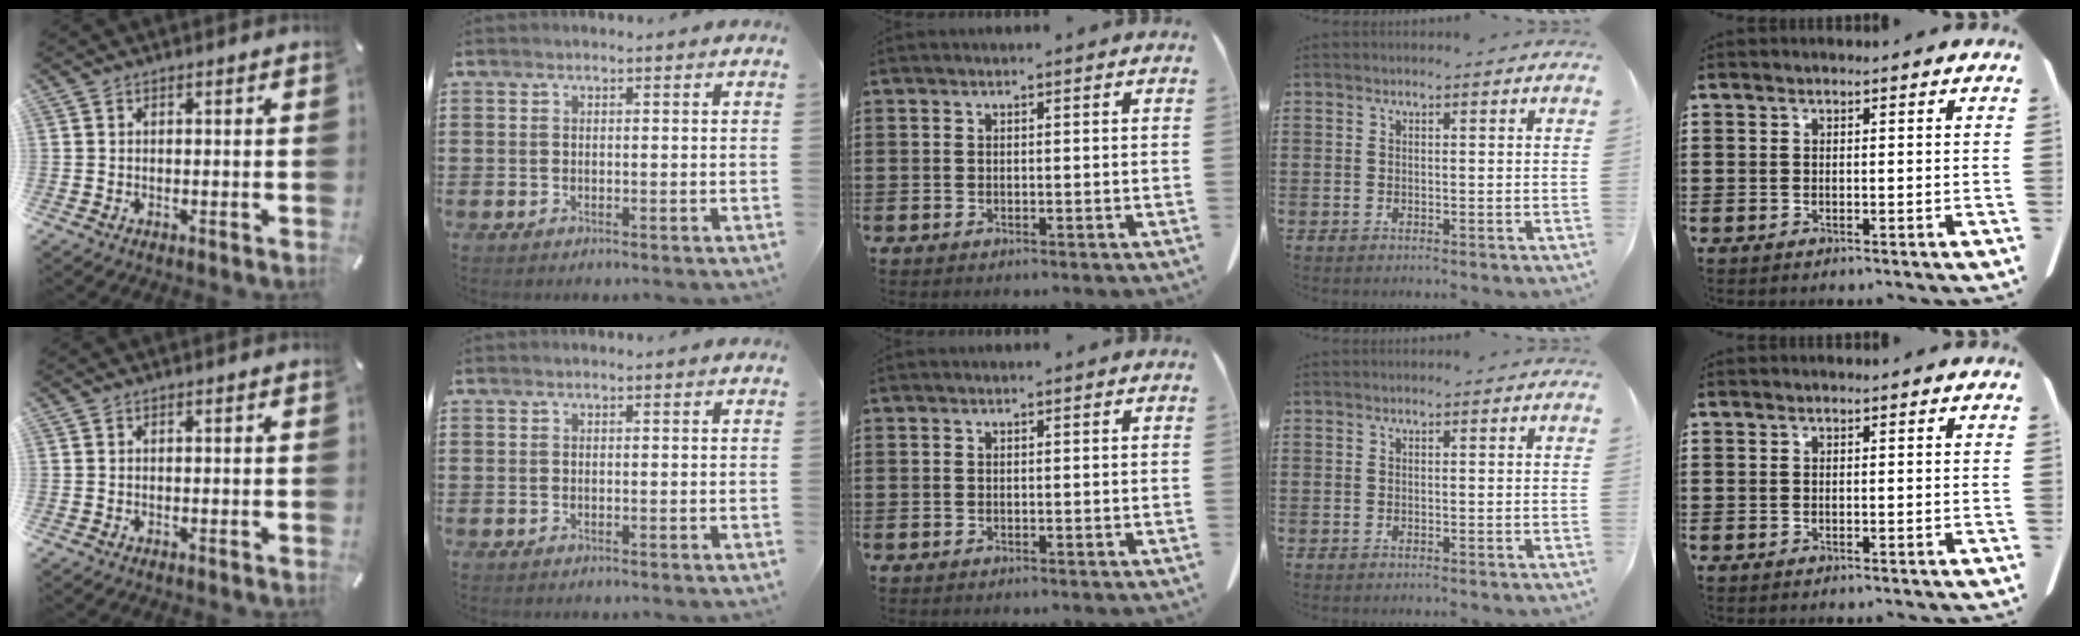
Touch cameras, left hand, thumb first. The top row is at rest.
{}